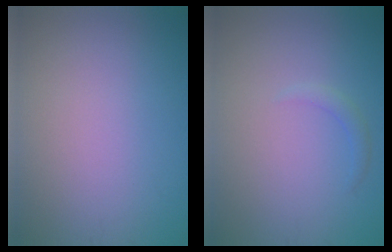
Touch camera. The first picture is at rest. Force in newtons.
{"total": 1.0, "press": 1.0, "slide": 0.1}